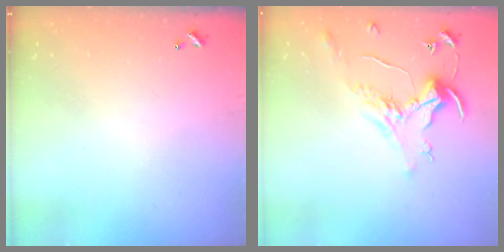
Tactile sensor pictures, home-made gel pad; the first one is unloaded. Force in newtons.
{"total": 0.8, "press": 0.0, "slide": 0.8}